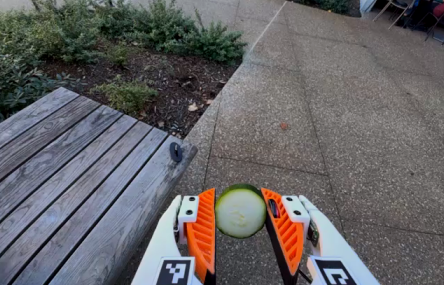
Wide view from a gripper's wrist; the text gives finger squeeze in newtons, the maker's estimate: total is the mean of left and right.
{"total": 7.9, "left": 7.9, "right": 8.0}